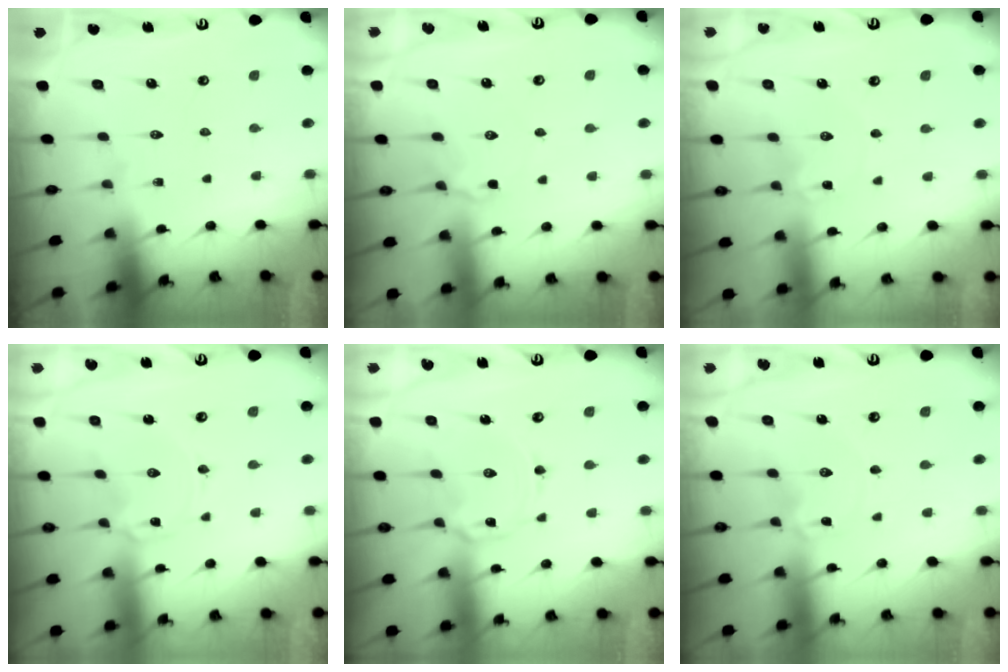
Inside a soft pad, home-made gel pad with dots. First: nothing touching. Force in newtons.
{"total": 2.6, "press": 2.5, "slide": 0.7}
{"total": 1.0, "press": 1.0, "slide": 0.2}
{"total": 1.0, "press": 1.0, "slide": 0.2}
{"total": 2.3, "press": 2.3, "slide": 0.2}
{"total": 0.6, "press": 0.5, "slide": 0.1}